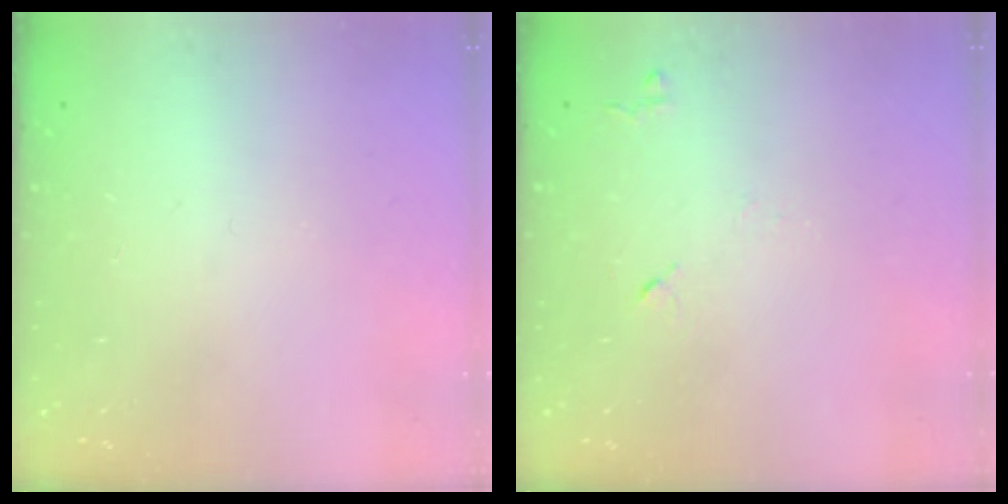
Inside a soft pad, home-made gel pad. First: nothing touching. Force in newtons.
{"total": 5.6, "press": 5.5, "slide": 0.9}